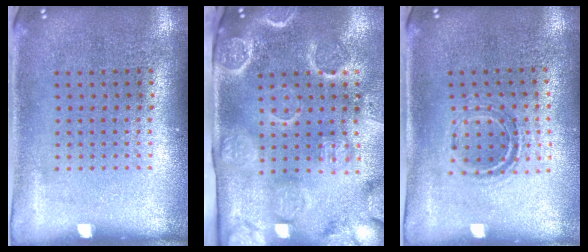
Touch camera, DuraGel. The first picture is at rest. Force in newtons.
{"total": 4.1, "press": 3.4, "slide": 2.4}
{"total": 1.0, "press": 0.9, "slide": 0.3}